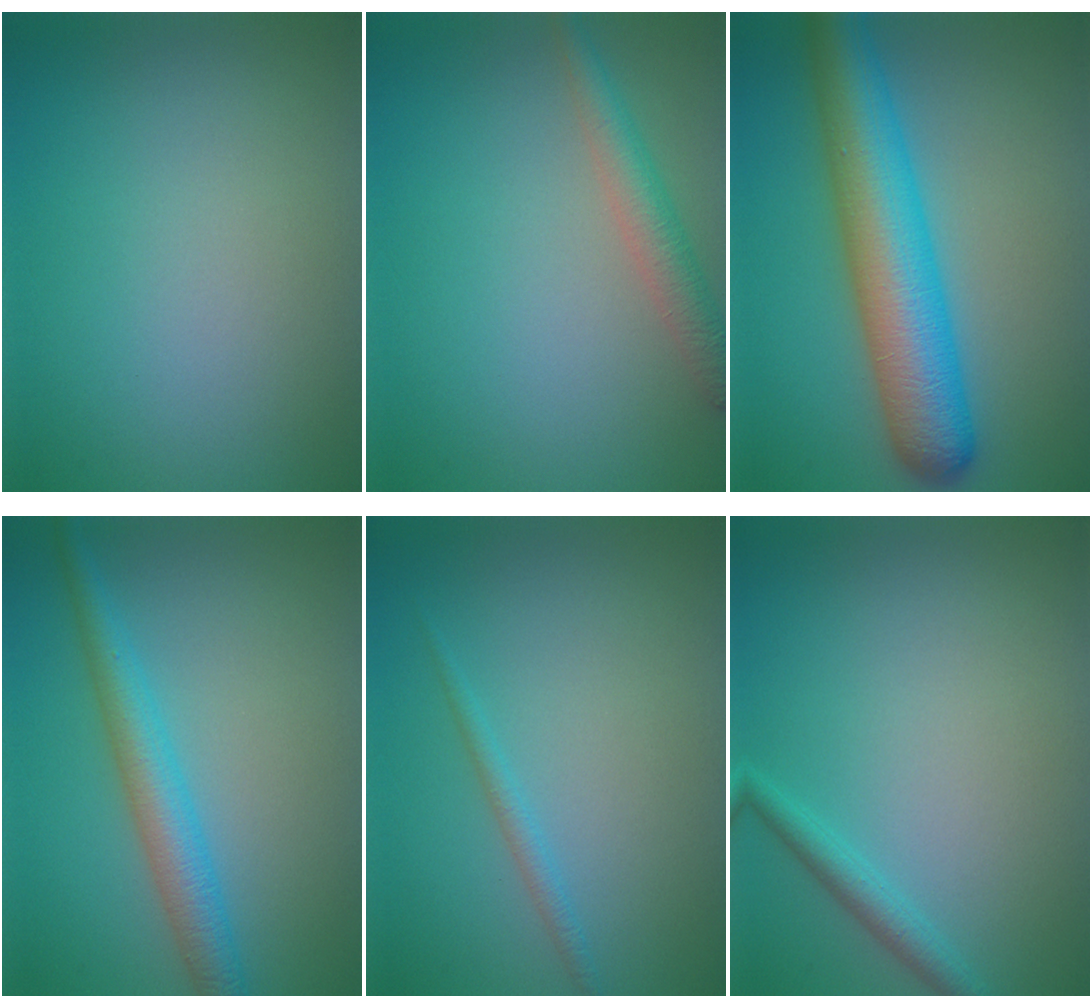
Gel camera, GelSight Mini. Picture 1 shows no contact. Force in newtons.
{"total": 3.1, "press": 3.1, "slide": 0.2}
{"total": 9.6, "press": 9.6, "slide": 0.3}
{"total": 4.3, "press": 4.3, "slide": 0.1}
{"total": 1.2, "press": 1.2, "slide": 0.1}
{"total": 1.8, "press": 1.8, "slide": 0.0}